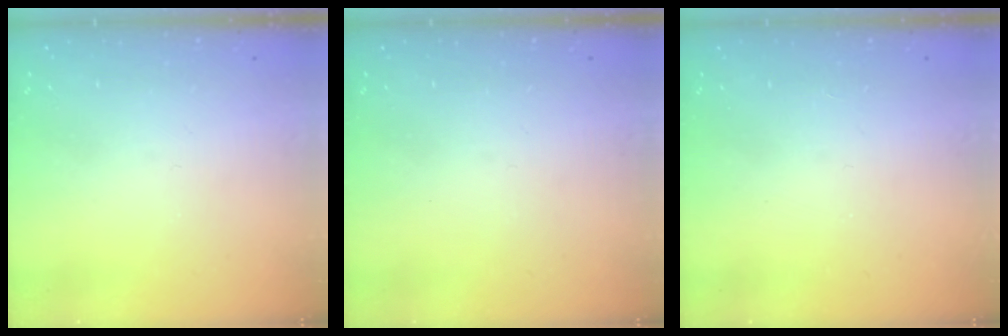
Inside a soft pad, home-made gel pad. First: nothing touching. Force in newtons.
{"total": 0.0}
{"total": 2.8, "press": 2.8, "slide": 0.4}